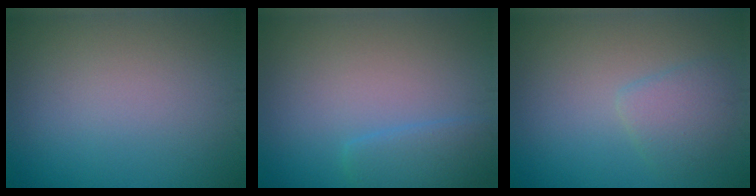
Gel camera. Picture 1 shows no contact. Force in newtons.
{"total": 2.5, "press": 2.5, "slide": 0.3}
{"total": 2.4, "press": 2.4, "slide": 0.3}